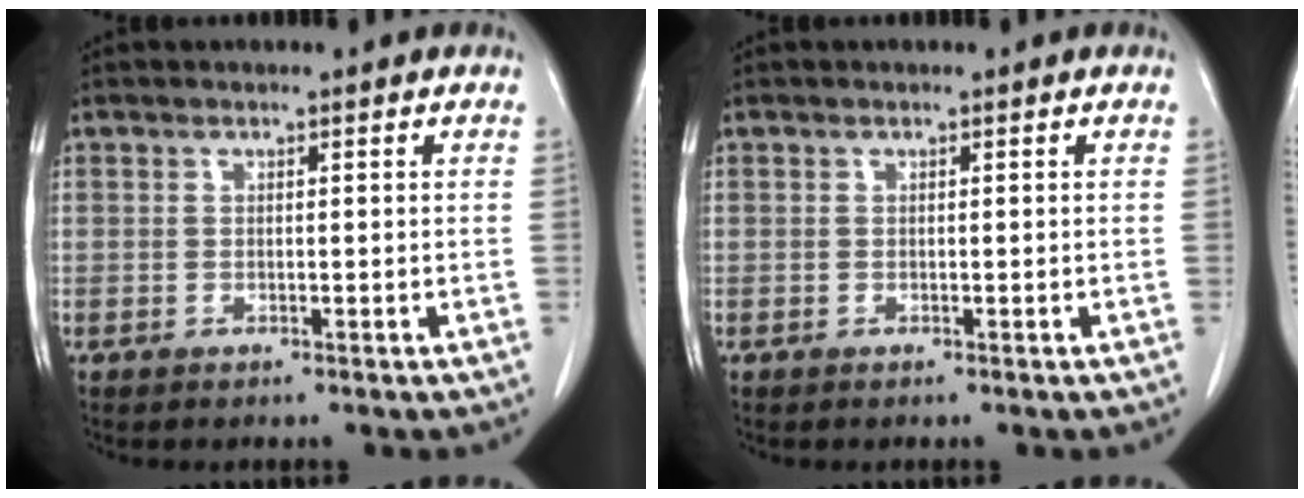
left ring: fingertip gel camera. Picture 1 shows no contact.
{"total": 0.0}